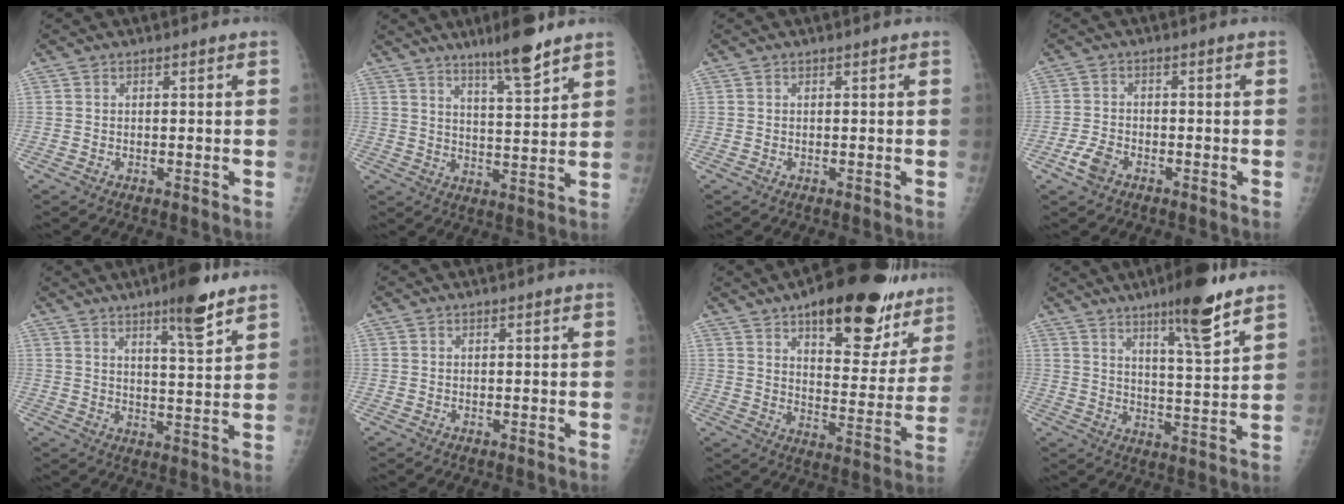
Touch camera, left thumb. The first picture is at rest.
{"total": 9.2, "force": [6.8, 1.1, 6.1], "torque": [-0.091, -0.046, 0.113]}
{"total": 0.0}
{"total": 3.8, "force": [-2.1, 2.3, 2.1], "torque": [-0.045, 0.009, -0.040]}
{"total": 8.8, "force": [6.0, 1.3, 6.4], "torque": [-0.088, -0.038, 0.088]}
{"total": 0.0}
{"total": 23.8, "force": [15.7, 9.6, 15.1], "torque": [-0.159, -0.059, 0.216]}
{"total": 11.9, "force": [8.0, 1.5, 8.7], "torque": [-0.128, -0.053, 0.125]}